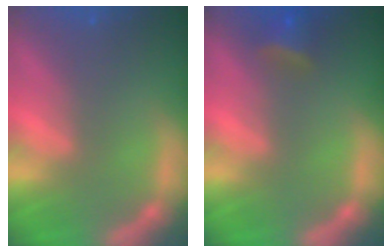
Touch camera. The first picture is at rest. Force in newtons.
{"total": 2.9}